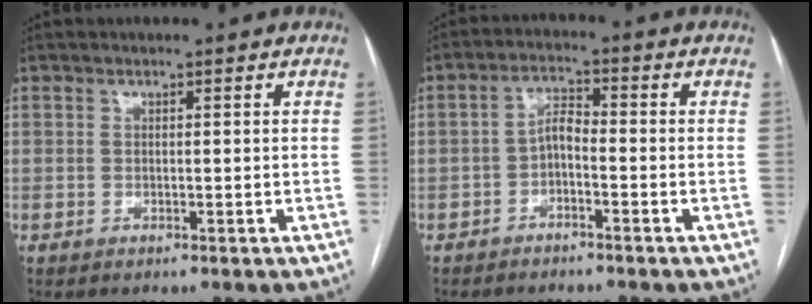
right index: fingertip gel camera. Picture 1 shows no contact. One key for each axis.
{"total": 3.4, "fx": -1.5, "fy": 1.1, "fz": 2.9, "tx": -0.053, "ty": 0.012, "tz": -0.029}